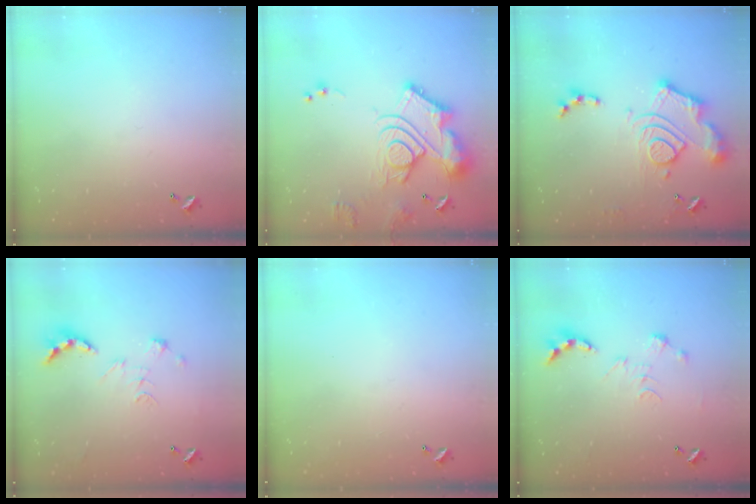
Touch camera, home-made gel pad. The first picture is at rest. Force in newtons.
{"total": 18.1, "press": 18.0, "slide": 1.9}
{"total": 16.7, "press": 16.6, "slide": 1.5}
{"total": 2.4, "press": 1.9, "slide": 1.5}
{"total": 0.0}
{"total": 0.0}